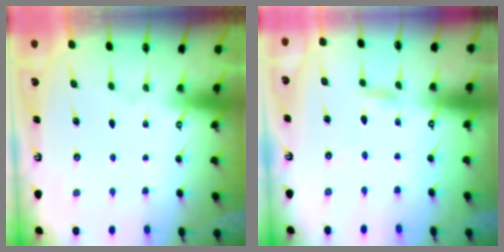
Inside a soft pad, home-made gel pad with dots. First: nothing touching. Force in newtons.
{"total": 2.4, "press": 2.4, "slide": 0.1}